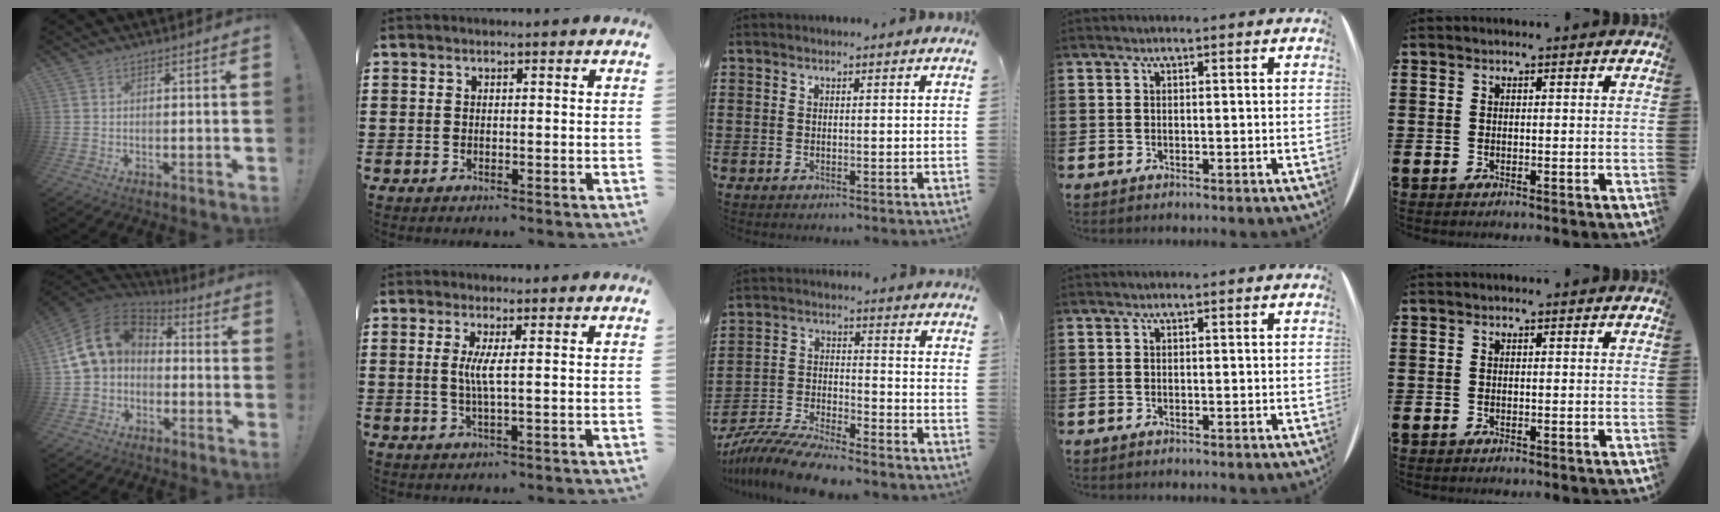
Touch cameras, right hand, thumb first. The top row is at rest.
{"thumb": {"total": 14.2, "force": [2.1, 10.6, 9.2], "torque": [-0.175, 0.009, 0.038]}, "index": {"total": 3.4, "force": [0.4, -0.3, 3.3], "torque": [-0.067, -0.008, 0.005]}, "middle": {"total": 8.9, "force": [-8.5, 0.6, 2.5], "torque": [-0.053, 0.008, -0.166]}}